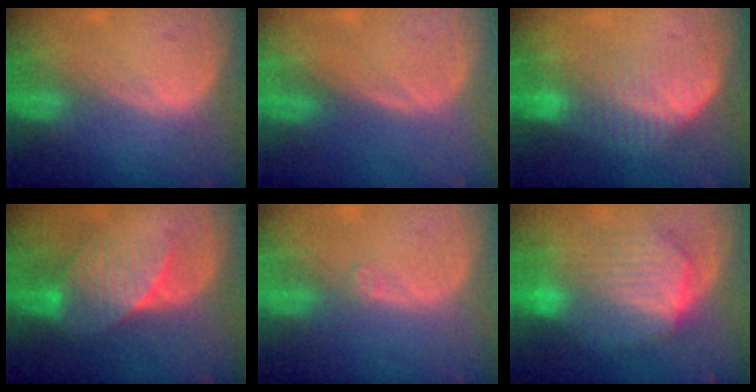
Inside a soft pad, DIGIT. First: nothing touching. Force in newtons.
{"total": 0.0}
{"total": 7.2, "press": 6.1, "slide": 3.8}
{"total": 7.2, "press": 6.6, "slide": 2.8}
{"total": 0.9, "press": 0.7, "slide": 0.6}
{"total": 10.4, "press": 10.4, "slide": 0.8}